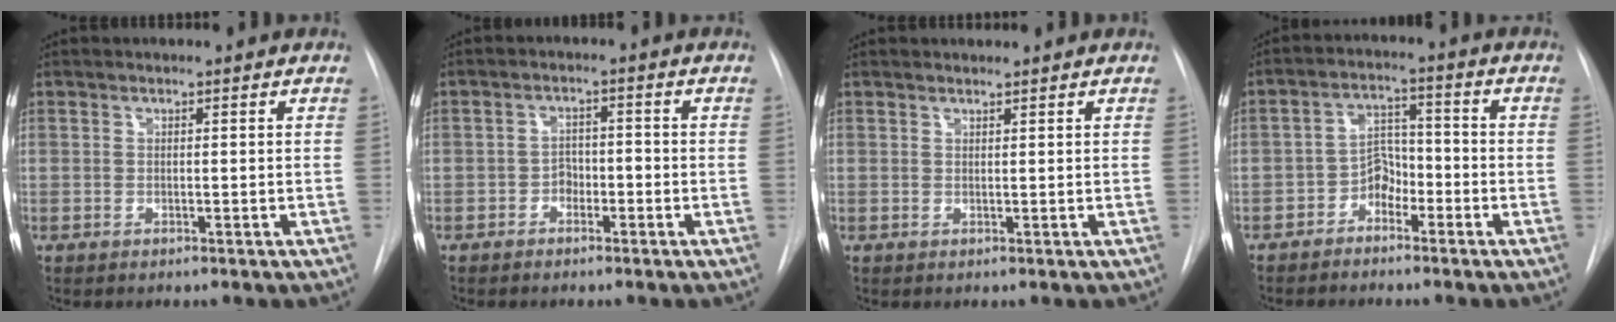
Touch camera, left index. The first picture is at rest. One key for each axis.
{"total": 2.6, "fx": -1.6, "fy": 1.6, "fz": 1.2, "tx": -0.010, "ty": 0.007, "tz": -0.029}
{"total": 0.8, "fx": 0.8, "fy": 0.0, "fz": 0.1, "tx": -0.004, "ty": 0.005, "tz": 0.016}
{"total": 4.8, "fx": -3.2, "fy": 2.8, "fz": 2.2, "tx": -0.033, "ty": 0.012, "tz": -0.062}